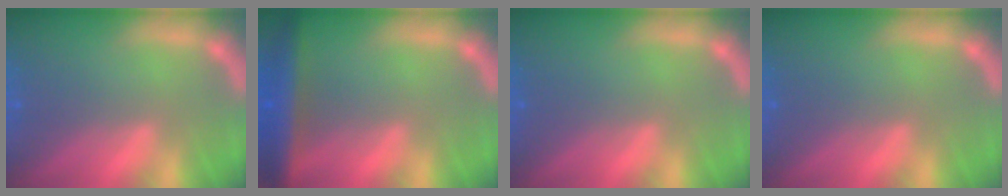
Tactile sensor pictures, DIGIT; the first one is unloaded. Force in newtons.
{"total": 6.0}
{"total": 0.0}
{"total": 0.0}